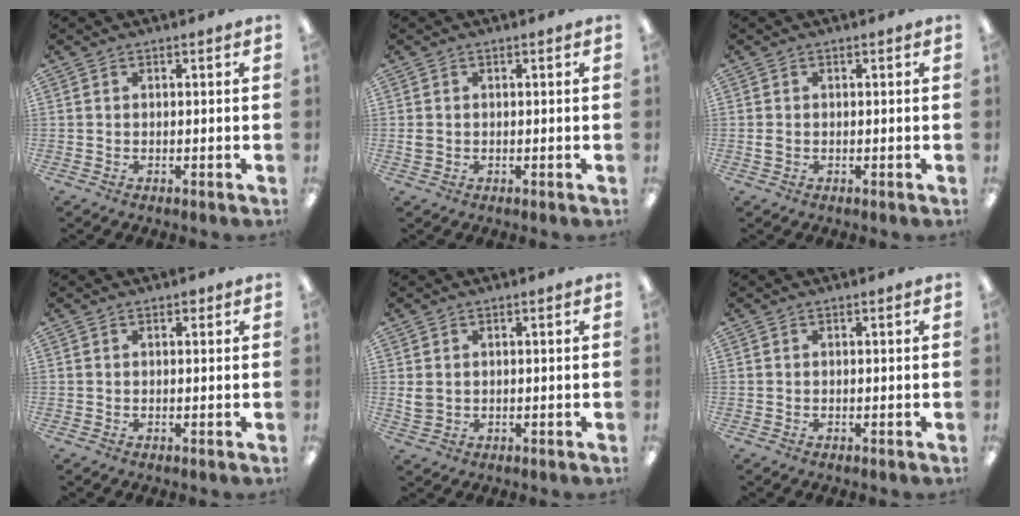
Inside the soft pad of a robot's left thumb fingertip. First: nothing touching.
{"total": 1.4, "force": [0.0, 1.3, 0.4], "torque": [-0.001, 0.001, -0.003]}
{"total": 1.1, "force": [-0.2, 0.9, 0.6], "torque": [-0.012, 0.003, -0.004]}
{"total": 0.9, "force": [0.5, 0.6, 0.5], "torque": [-0.002, -0.001, 0.006]}
{"total": 2.4, "force": [0.8, 2.1, 1.0], "torque": [-0.021, 0.003, 0.016]}
{"total": 0.0}